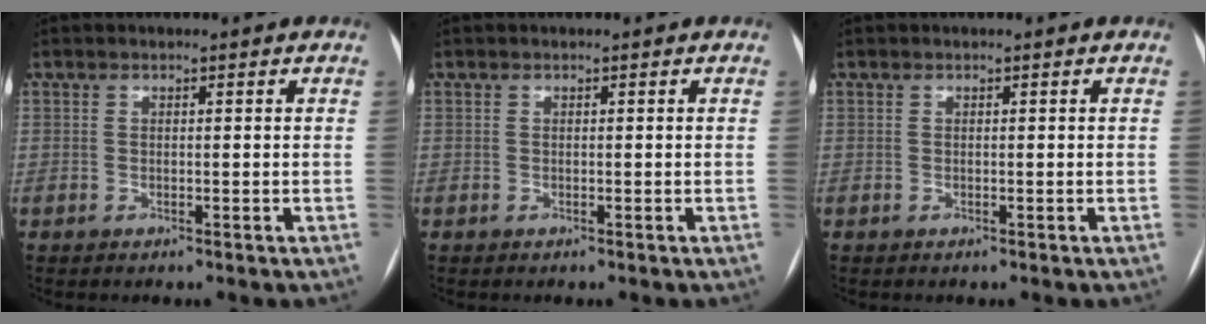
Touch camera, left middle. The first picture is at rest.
{"total": 0.0}
{"total": 0.0}